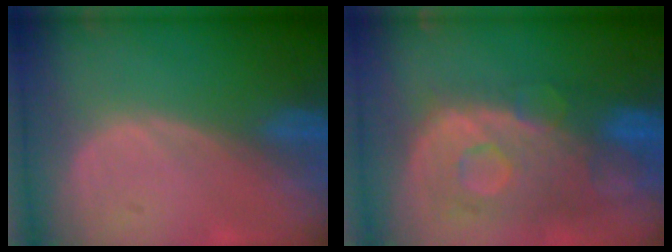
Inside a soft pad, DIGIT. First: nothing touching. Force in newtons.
{"total": 11.2, "press": 9.7, "slide": 5.6}